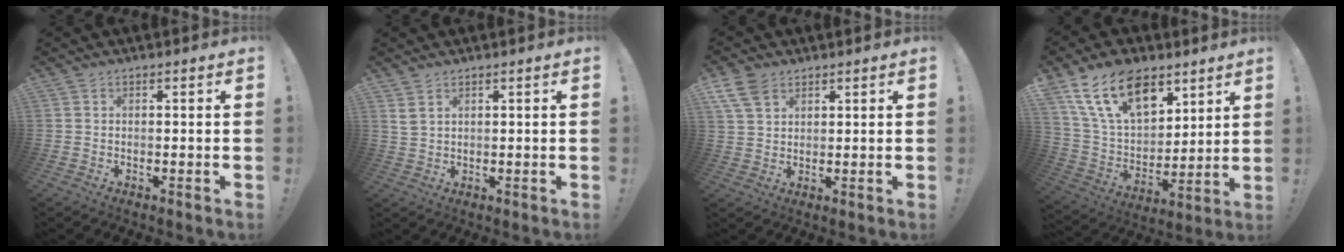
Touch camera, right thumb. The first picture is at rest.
{"total": 2.8, "force": [1.7, 1.2, 1.8], "torque": [-0.028, -0.008, 0.032]}
{"total": 7.5, "force": [4.5, 4.5, 4.0], "torque": [-0.074, -0.009, 0.090]}
{"total": 19.1, "force": [11.1, 10.9, 10.9], "torque": [-0.206, -0.058, 0.210]}